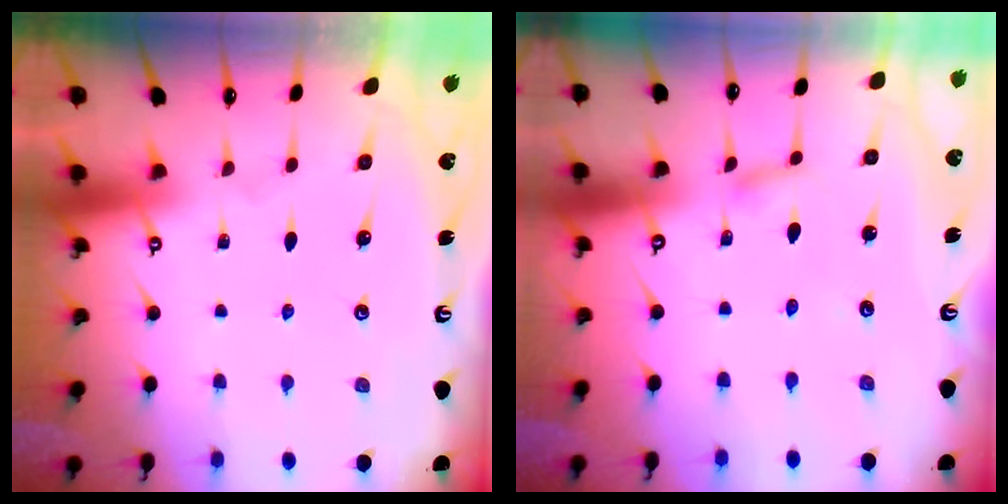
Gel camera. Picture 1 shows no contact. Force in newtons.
{"total": 2.7, "press": 2.6, "slide": 0.3}